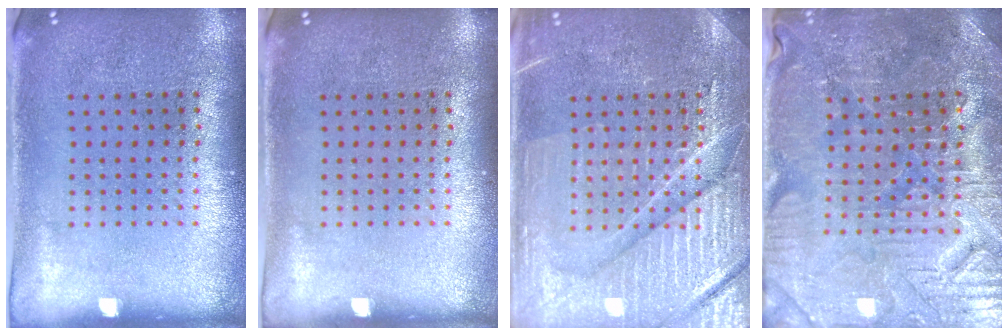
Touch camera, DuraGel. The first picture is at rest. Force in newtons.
{"total": 0.0}
{"total": 6.7, "press": 6.7, "slide": 0.9}
{"total": 3.5, "press": 3.5, "slide": 0.5}